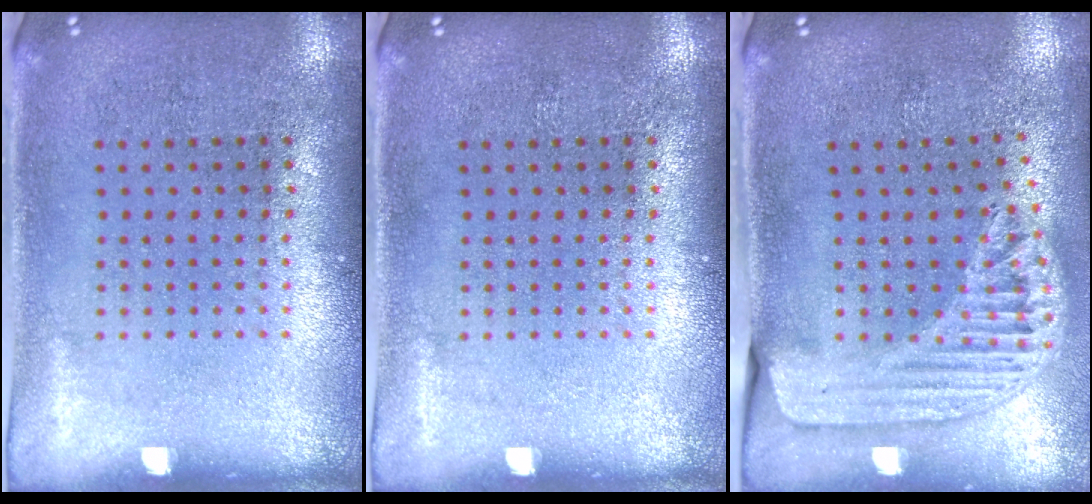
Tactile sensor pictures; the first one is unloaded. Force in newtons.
{"total": 0.0}
{"total": 1.6, "press": 1.5, "slide": 0.4}